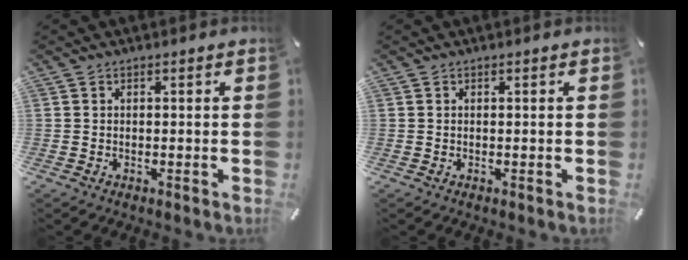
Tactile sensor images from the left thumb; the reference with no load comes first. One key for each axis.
{"total": 0.0}